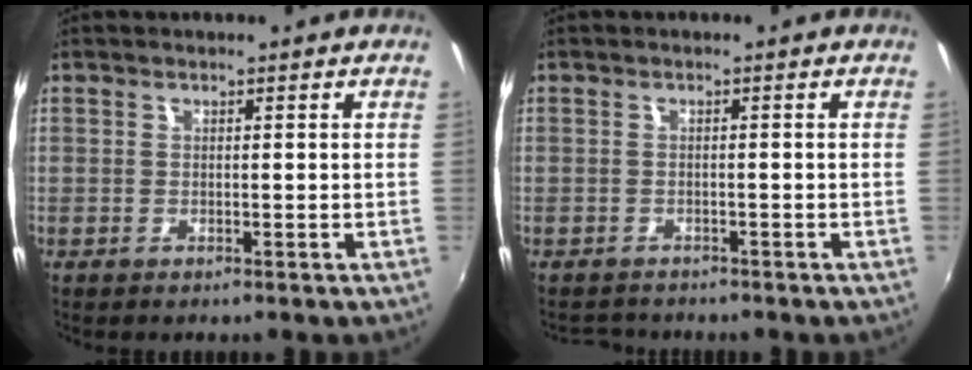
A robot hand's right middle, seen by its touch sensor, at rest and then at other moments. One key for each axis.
{"total": 3.3, "fx": -3.1, "fy": 1.0, "fz": 0.4, "tx": -0.017, "ty": -0.006, "tz": -0.051}